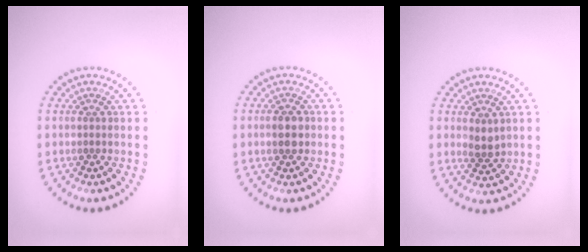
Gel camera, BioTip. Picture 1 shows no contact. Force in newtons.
{"total": 1.9, "press": 1.9, "slide": 0.3}
{"total": 1.4, "press": 1.4, "slide": 0.5}